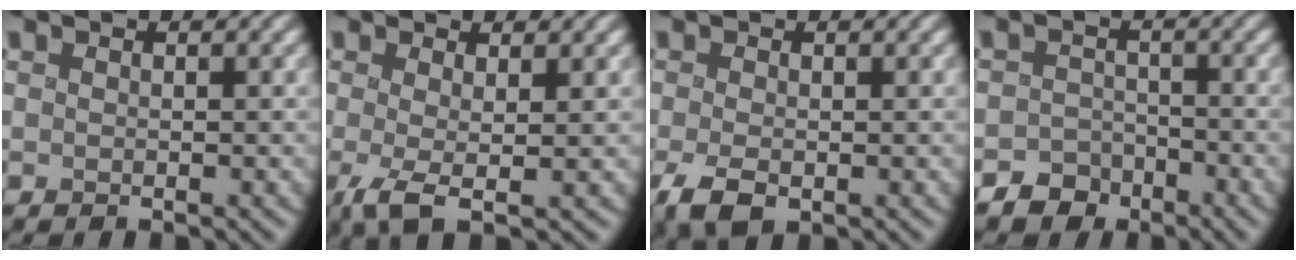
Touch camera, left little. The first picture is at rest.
{"total": 2.6, "force": [-0.4, 0.6, 2.5], "torque": [-0.047, -0.006, -0.011]}
{"total": 2.9, "force": [-1.2, 1.6, 2.1], "torque": [-0.047, -0.006, -0.022]}
{"total": 3.7, "force": [-2.9, 2.2, 0.0], "torque": [0.025, 0.003, -0.051]}